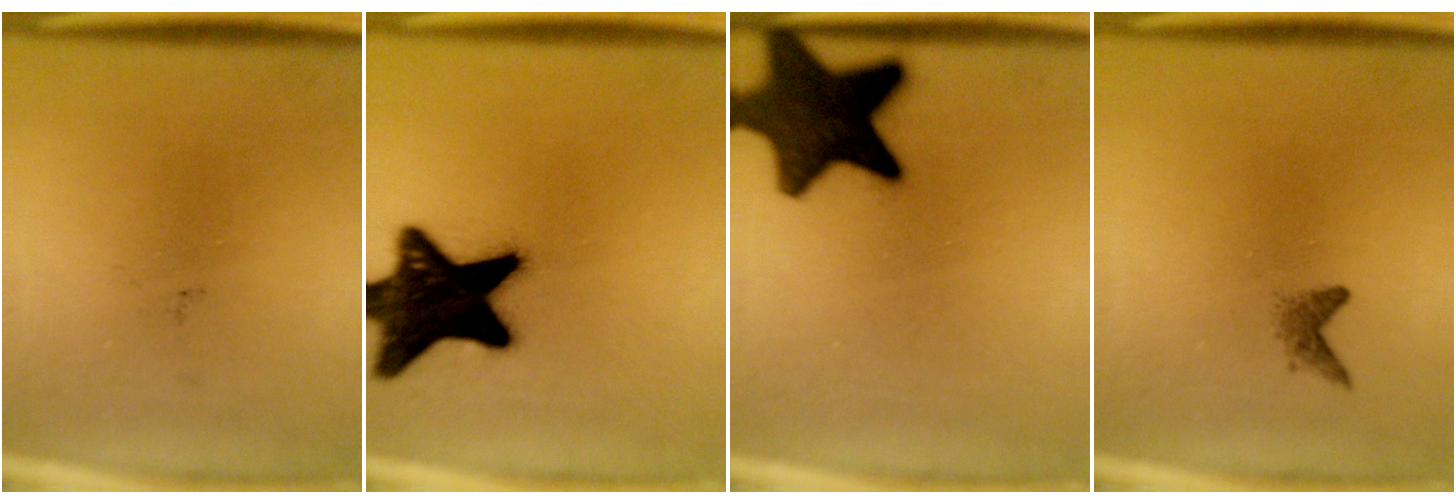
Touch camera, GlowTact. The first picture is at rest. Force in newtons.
{"total": 19.5}
{"total": 16.3}
{"total": 1.2}